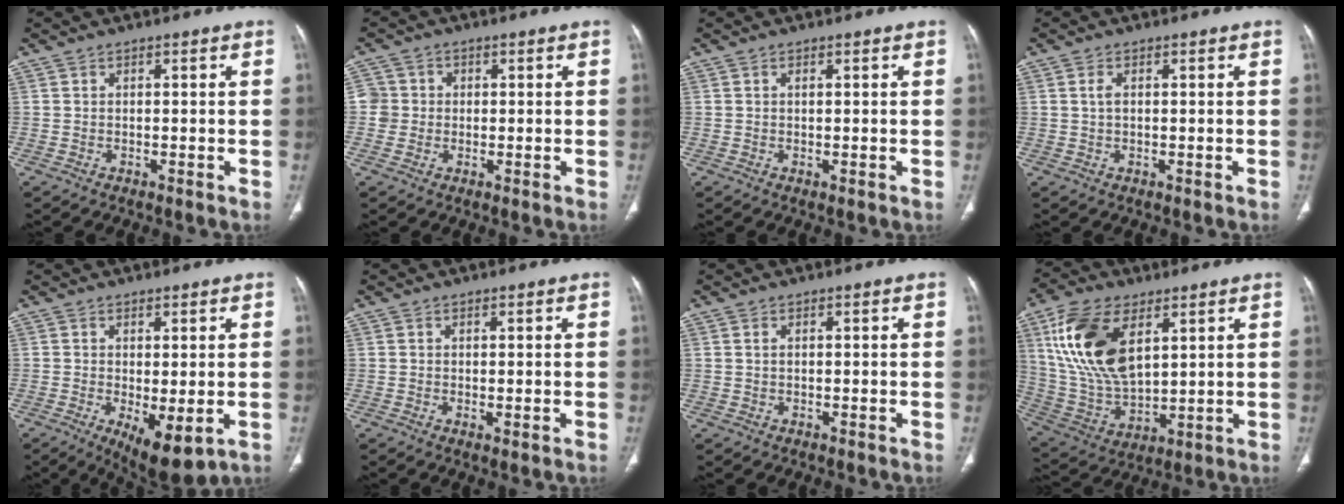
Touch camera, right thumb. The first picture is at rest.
{"total": 3.8, "force": [0.0, 3.8, 0.3], "torque": [0.022, 0.009, -0.003]}
{"total": 0.7, "force": [0.2, 0.2, 0.7], "torque": [-0.017, -0.003, 0.005]}
{"total": 1.6, "force": [0.3, 0.9, 1.3], "torque": [-0.028, 0.003, 0.009]}
{"total": 8.3, "force": [-2.2, 3.1, 7.4], "torque": [-0.113, -0.019, -0.021]}
{"total": 0.9, "force": [-0.1, 0.3, 0.9], "torque": [-0.020, -0.007, 0.002]}
{"total": 0.6, "force": [0.3, 0.3, 0.4], "torque": [-0.013, 0.004, 0.006]}
{"total": 18.8, "force": [7.1, 9.9, 14.3], "torque": [-0.272, -0.022, 0.145]}